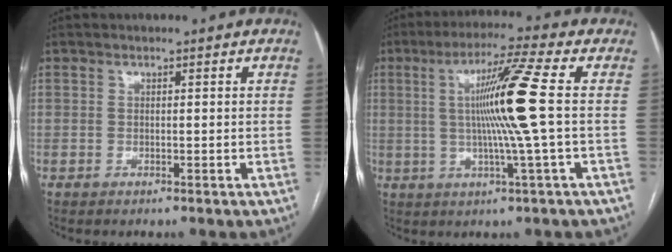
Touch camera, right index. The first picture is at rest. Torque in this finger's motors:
{"motor_torque": [1.13, 0.30, 0.79, 0.21]}